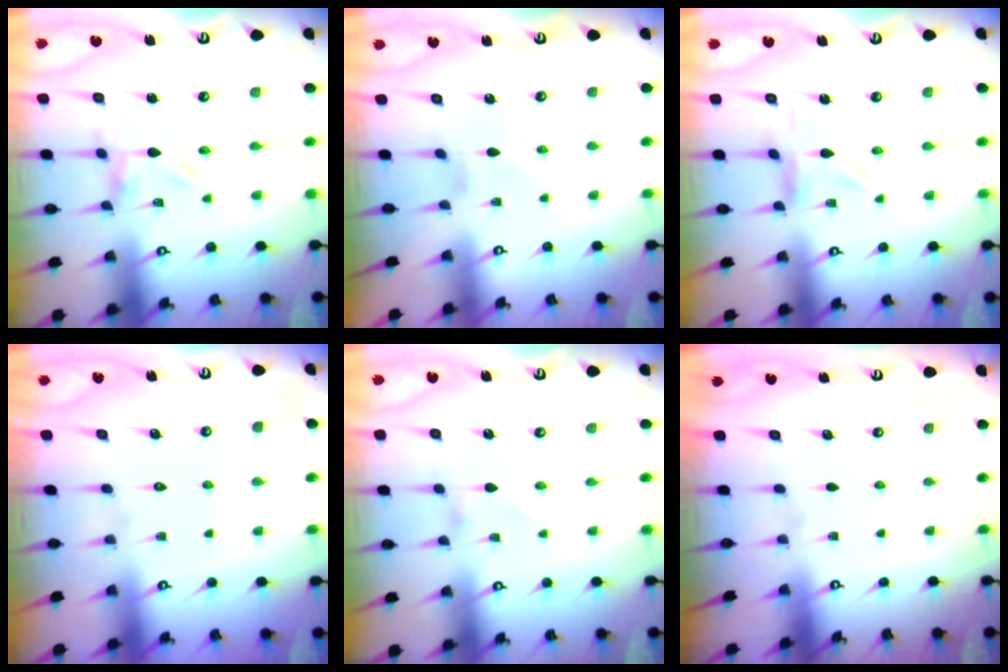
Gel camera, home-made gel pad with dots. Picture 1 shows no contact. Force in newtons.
{"total": 0.0}
{"total": 1.5, "press": 1.4, "slide": 0.4}
{"total": 1.8, "press": 1.8, "slide": 0.2}
{"total": 1.0, "press": 1.0, "slide": 0.0}
{"total": 0.0}